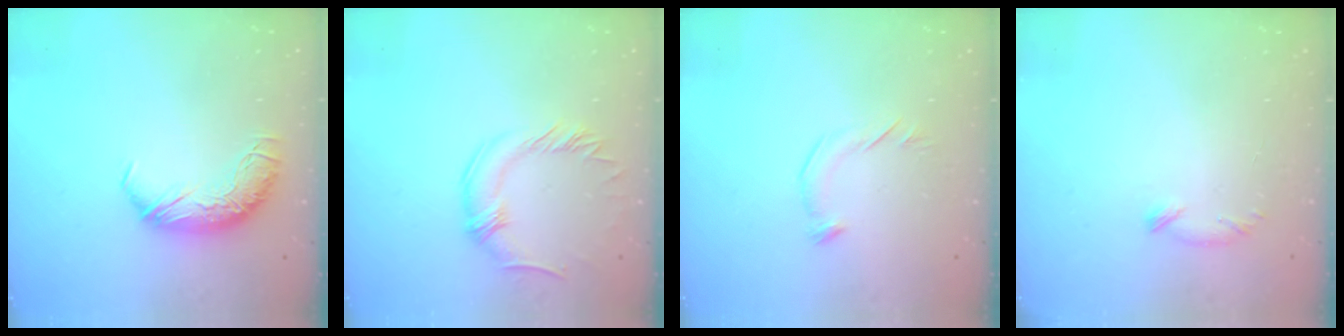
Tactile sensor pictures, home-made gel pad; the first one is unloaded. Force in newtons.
{"total": 0.0}
{"total": 5.5, "press": 5.4, "slide": 1.4}
{"total": 6.4, "press": 6.4, "slide": 1.0}